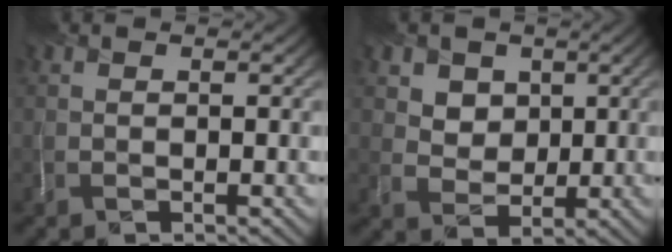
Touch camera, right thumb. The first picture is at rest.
{"total": 4.5, "force": [2.5, 3.6, 1.0], "torque": [-0.040, -0.025, 0.060]}